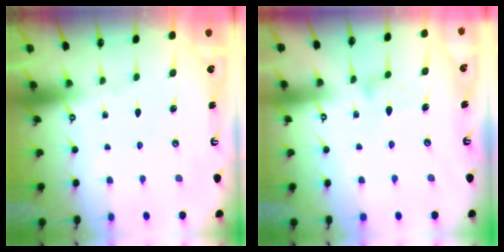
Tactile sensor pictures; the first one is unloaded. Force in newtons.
{"total": 8.7, "press": 8.7, "slide": 0.4}